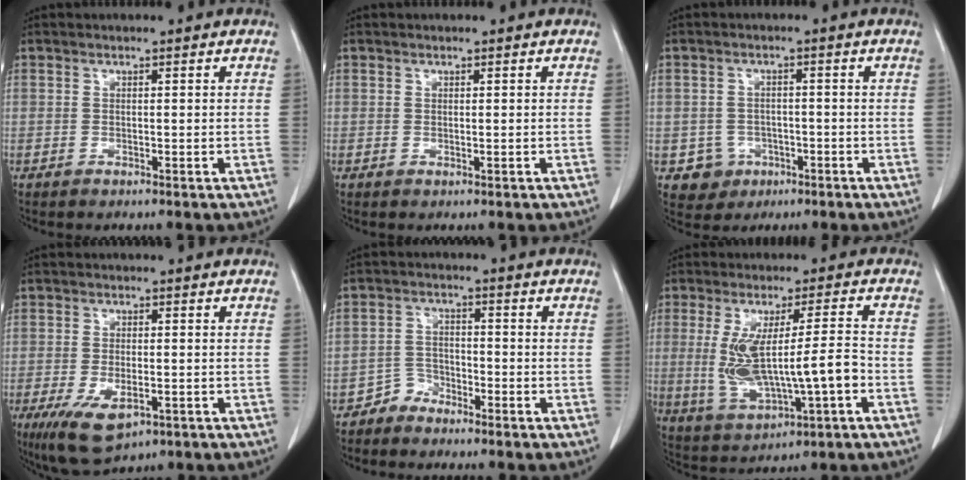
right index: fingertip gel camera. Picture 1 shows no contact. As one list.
[{"total": 0.0}, {"total": 4.6, "force": [-1.6, 4.3, 0.4], "torque": [0.001, 0.011, -0.017]}, {"total": 8.1, "force": [-3.6, 3.5, 6.4], "torque": [-0.114, -0.017, -0.050]}, {"total": 3.1, "force": [-2.4, 1.8, -0.4], "torque": [0.013, 0.009, -0.049]}, {"total": 11.6, "force": [-1.6, 1.9, 11.4], "torque": [-0.227, 0.005, -0.015]}]